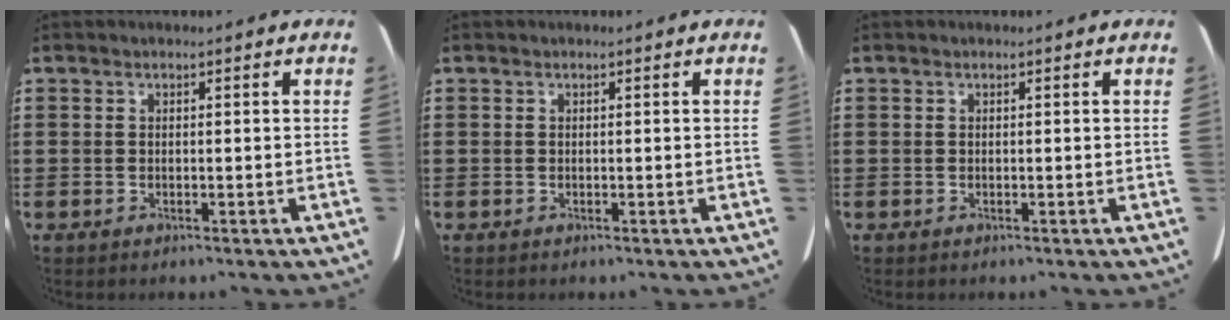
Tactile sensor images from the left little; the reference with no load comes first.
{"total": 0.0}
{"total": 0.0}